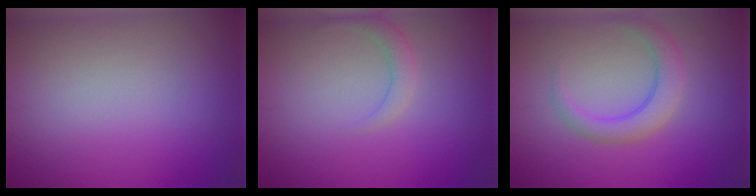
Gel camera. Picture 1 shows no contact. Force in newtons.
{"total": 1.5, "press": 1.5, "slide": 0.1}
{"total": 3.0, "press": 3.0, "slide": 0.1}